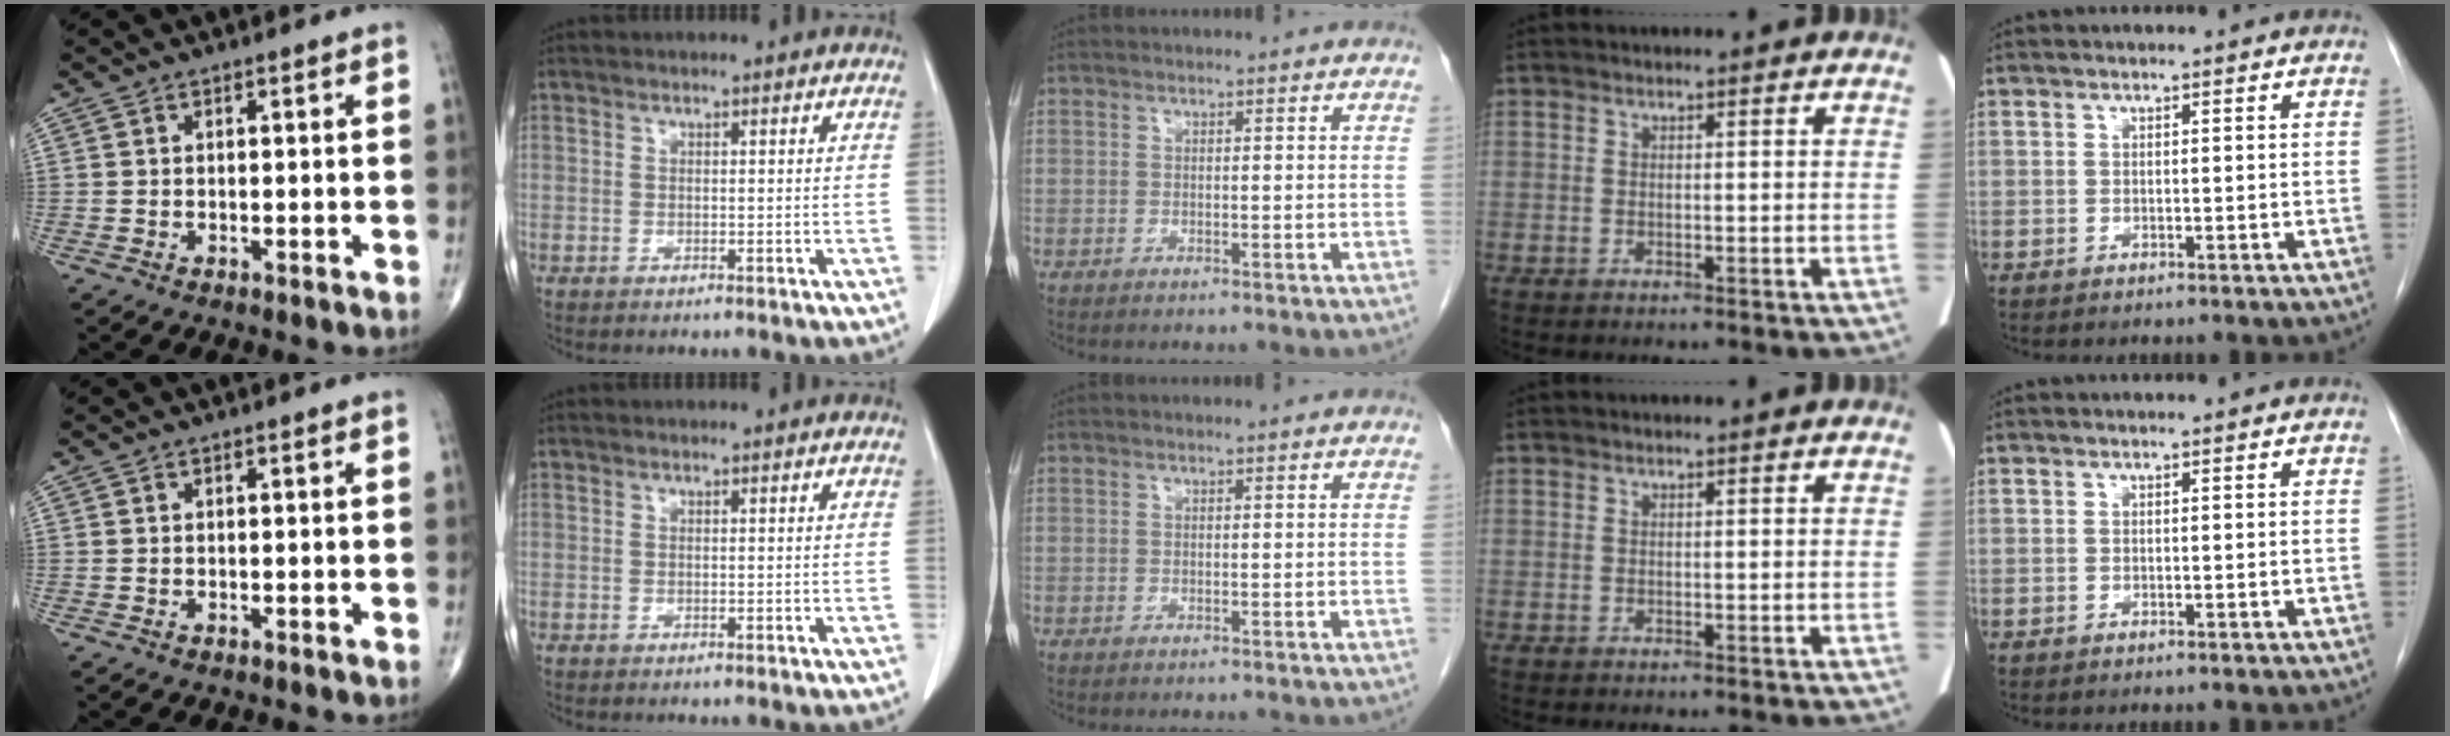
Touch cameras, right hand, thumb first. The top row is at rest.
{}